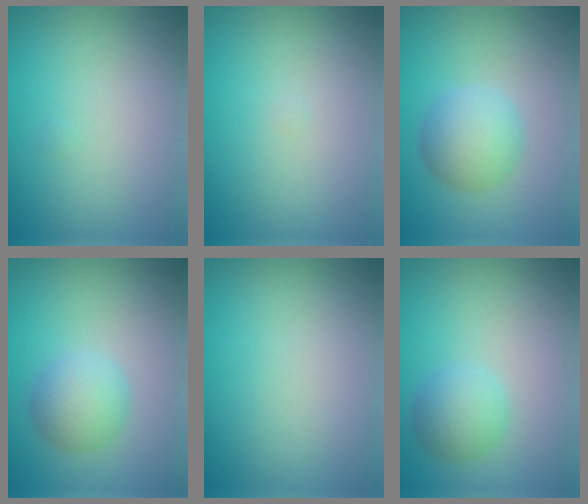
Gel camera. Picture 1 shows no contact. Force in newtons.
{"total": 0.0}
{"total": 3.6, "press": 3.6, "slide": 0.1}
{"total": 3.0, "press": 3.0, "slide": 0.0}
{"total": 0.0}
{"total": 2.6, "press": 2.6, "slide": 0.1}